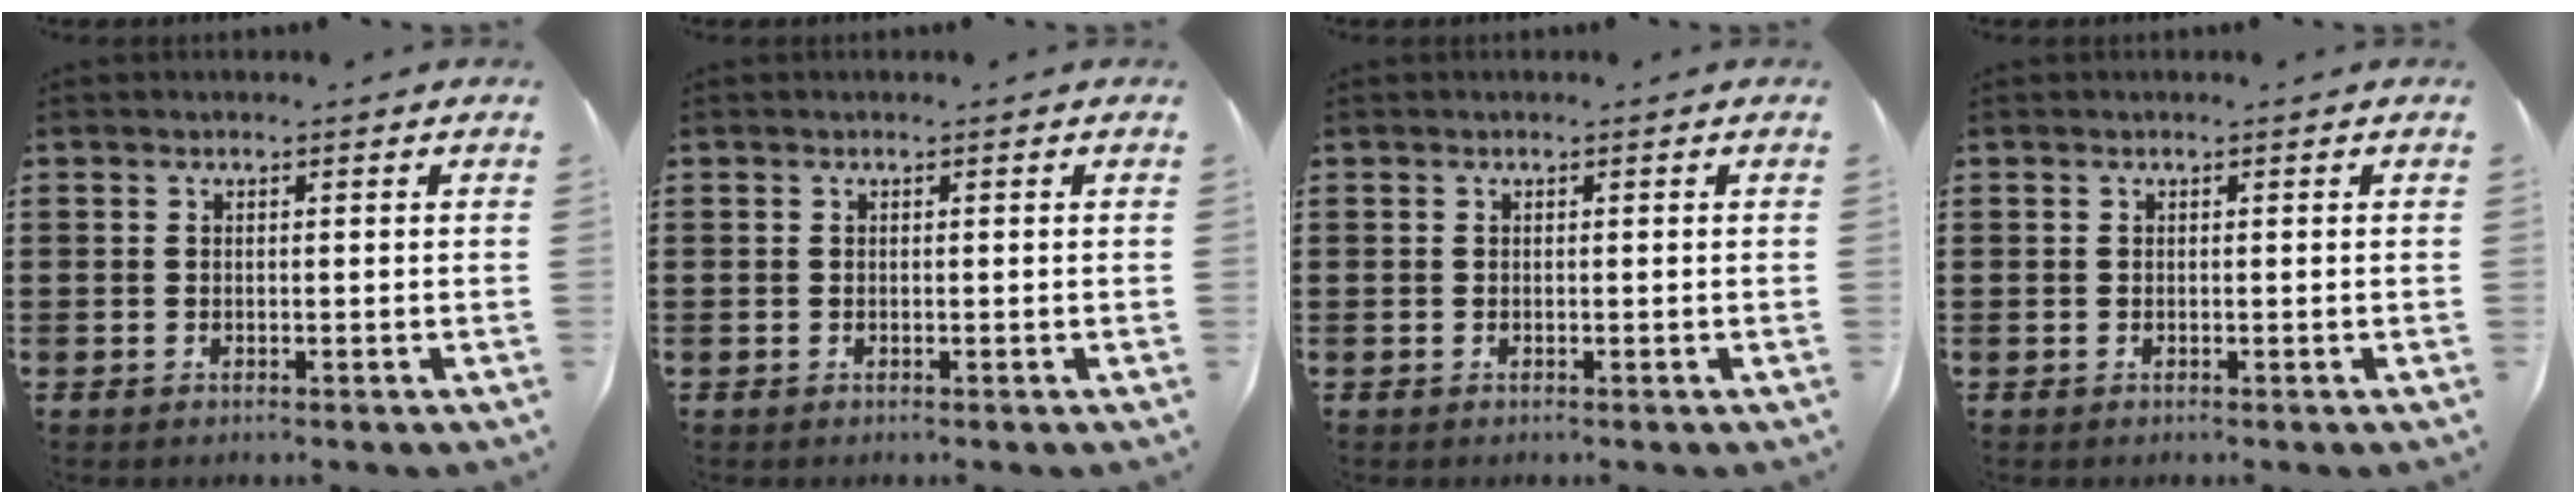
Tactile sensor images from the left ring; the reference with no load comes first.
{"total": 0.0}
{"total": 0.0}
{"total": 0.0}